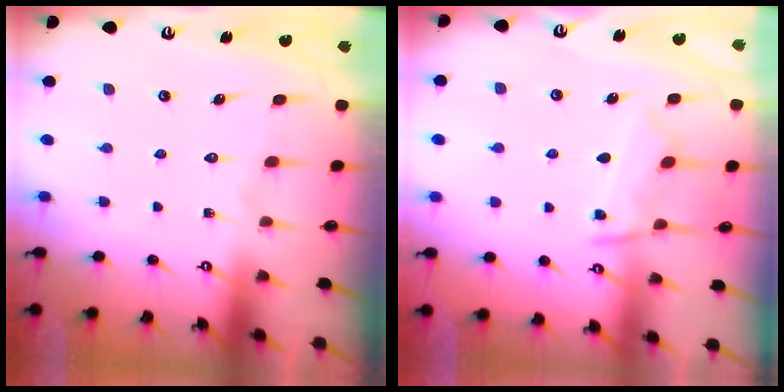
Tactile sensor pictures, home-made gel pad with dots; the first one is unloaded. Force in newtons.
{"total": 9.3, "press": 9.3, "slide": 0.6}